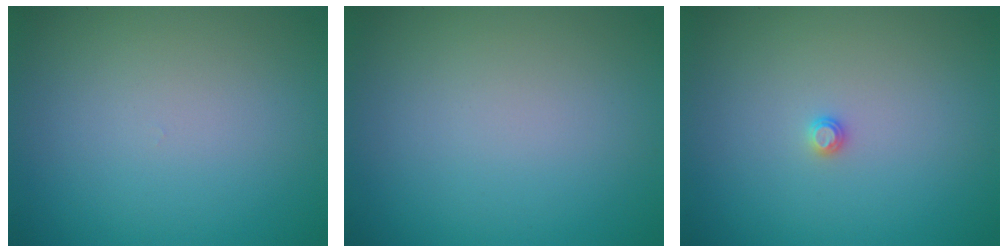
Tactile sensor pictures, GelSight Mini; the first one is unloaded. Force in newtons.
{"total": 0.0}
{"total": 0.6, "press": 0.6, "slide": 0.2}